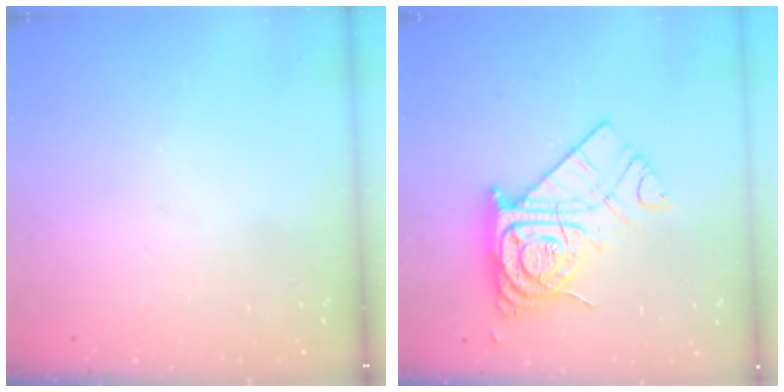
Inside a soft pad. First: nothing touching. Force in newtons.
{"total": 15.3, "press": 15.2, "slide": 1.5}